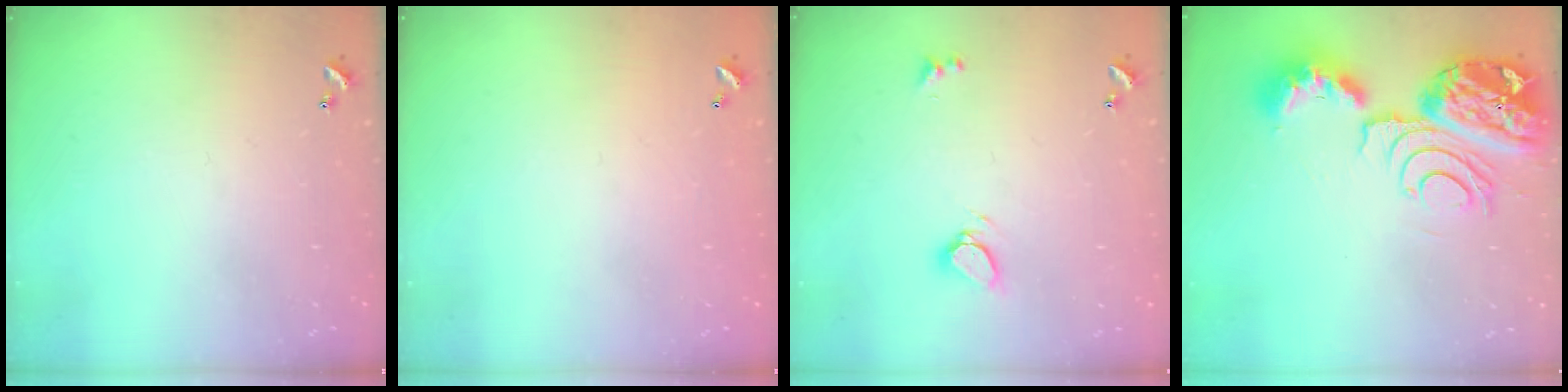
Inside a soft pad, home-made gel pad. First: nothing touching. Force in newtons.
{"total": 2.8, "press": 2.8, "slide": 0.1}
{"total": 5.1, "press": 5.0, "slide": 0.8}
{"total": 15.4, "press": 15.3, "slide": 1.7}